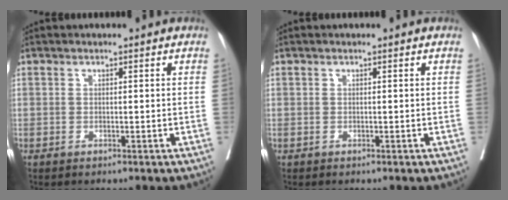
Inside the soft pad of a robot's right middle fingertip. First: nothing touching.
{"total": 0.0}